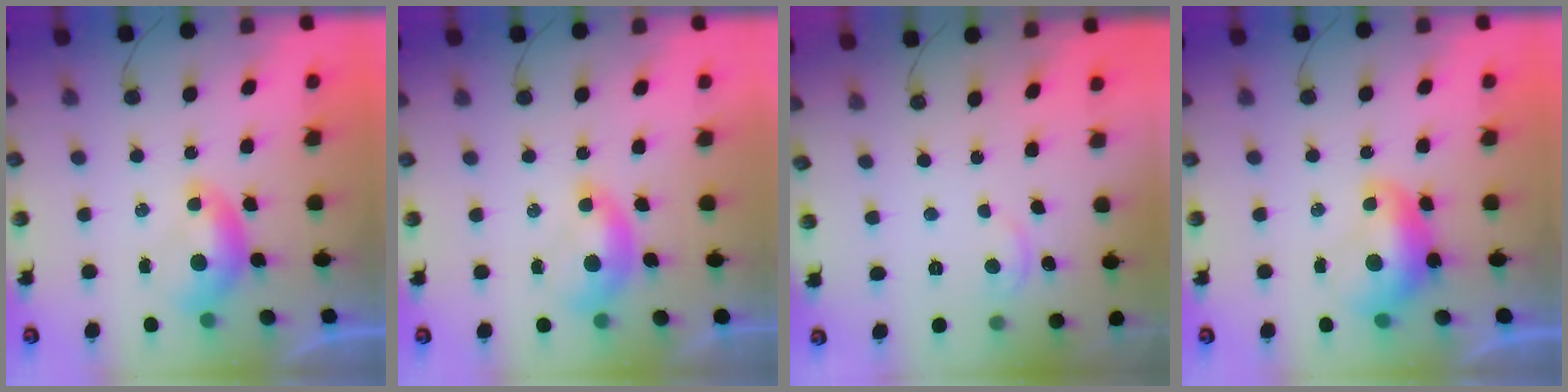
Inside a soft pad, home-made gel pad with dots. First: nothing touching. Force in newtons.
{"total": 1.8, "press": 1.7, "slide": 0.7}
{"total": 2.8, "press": 2.8, "slide": 0.5}
{"total": 2.0, "press": 1.9, "slide": 0.4}